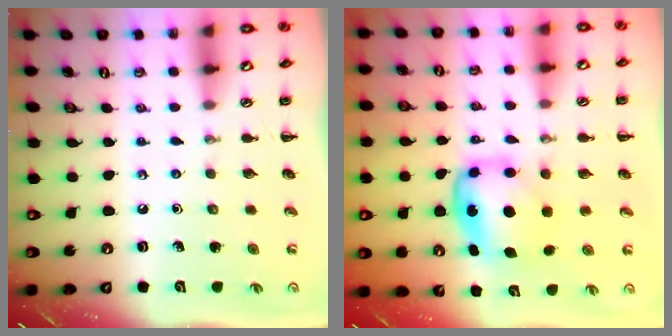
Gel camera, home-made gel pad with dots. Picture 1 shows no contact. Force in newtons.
{"total": 6.0, "press": 6.0, "slide": 0.8}